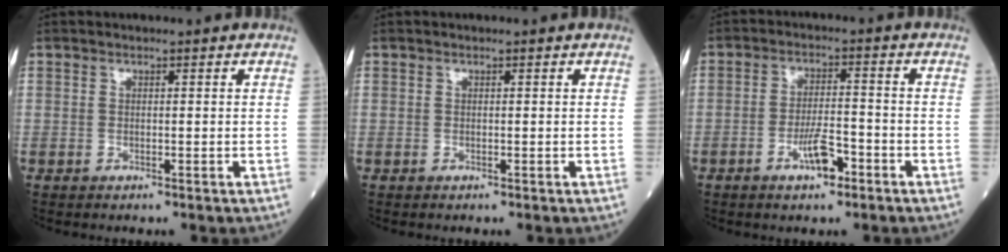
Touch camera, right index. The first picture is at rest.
{"total": 0.0}
{"total": 5.3, "force": [-2.7, 1.5, 4.3], "torque": [-0.081, 0.002, -0.047]}